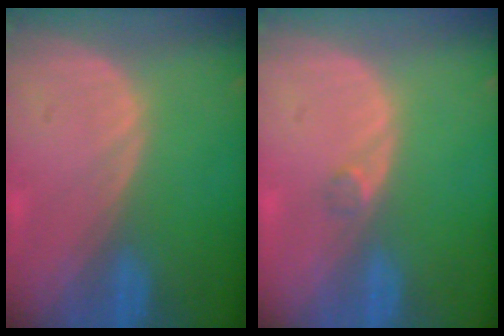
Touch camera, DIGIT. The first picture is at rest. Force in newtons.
{"total": 1.2, "press": 1.0, "slide": 0.7}